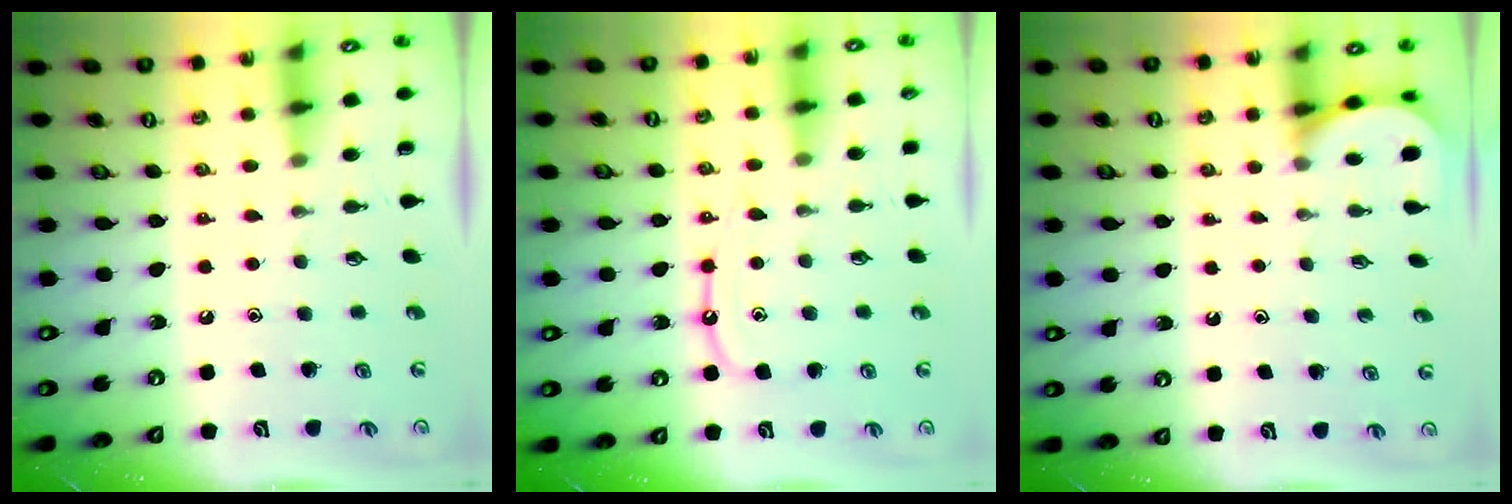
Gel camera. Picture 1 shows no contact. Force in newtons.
{"total": 9.8, "press": 9.7, "slide": 1.0}
{"total": 2.5, "press": 2.5, "slide": 0.3}